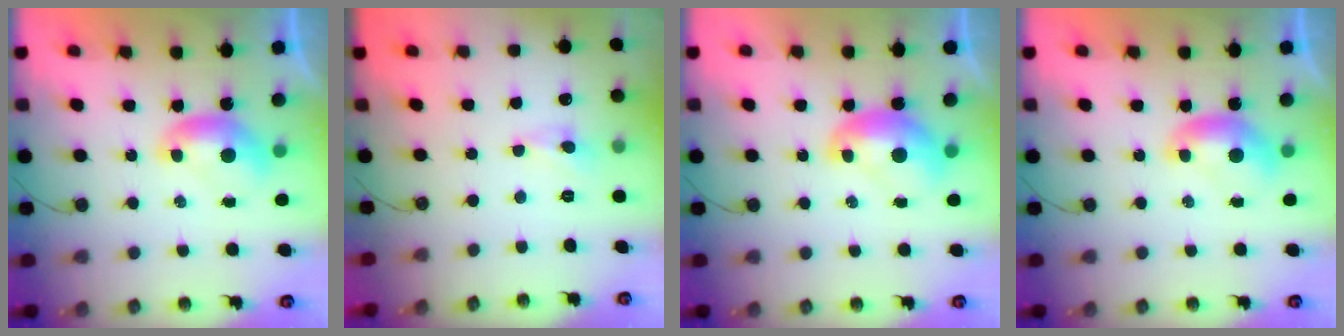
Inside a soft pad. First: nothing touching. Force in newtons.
{"total": 2.5, "press": 2.4, "slide": 0.8}
{"total": 2.6, "press": 2.5, "slide": 0.7}
{"total": 0.0}